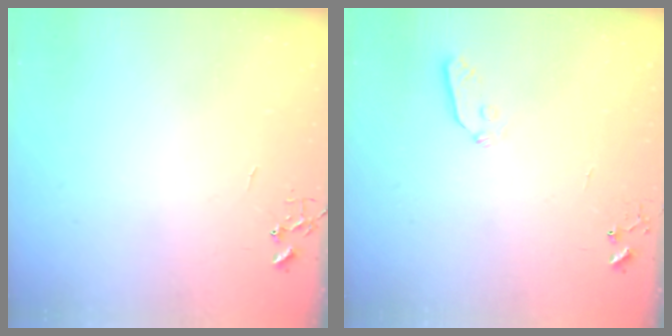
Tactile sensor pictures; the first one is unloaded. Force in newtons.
{"total": 4.2, "press": 4.2, "slide": 0.5}